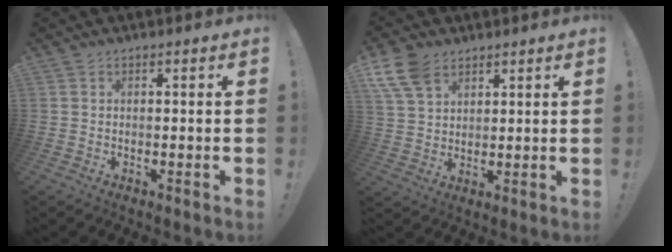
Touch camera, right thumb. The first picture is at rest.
{"total": 9.8, "force": [5.9, 6.1, 5.0], "torque": [-0.099, -0.021, 0.115]}